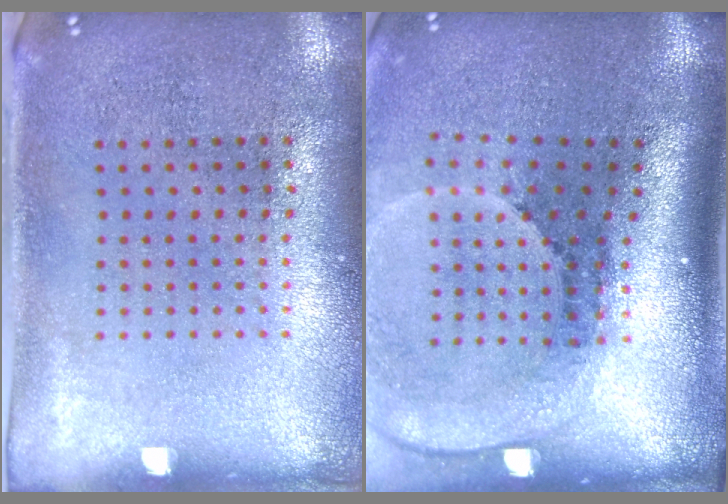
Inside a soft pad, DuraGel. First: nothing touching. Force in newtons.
{"total": 2.5, "press": 1.7, "slide": 1.8}